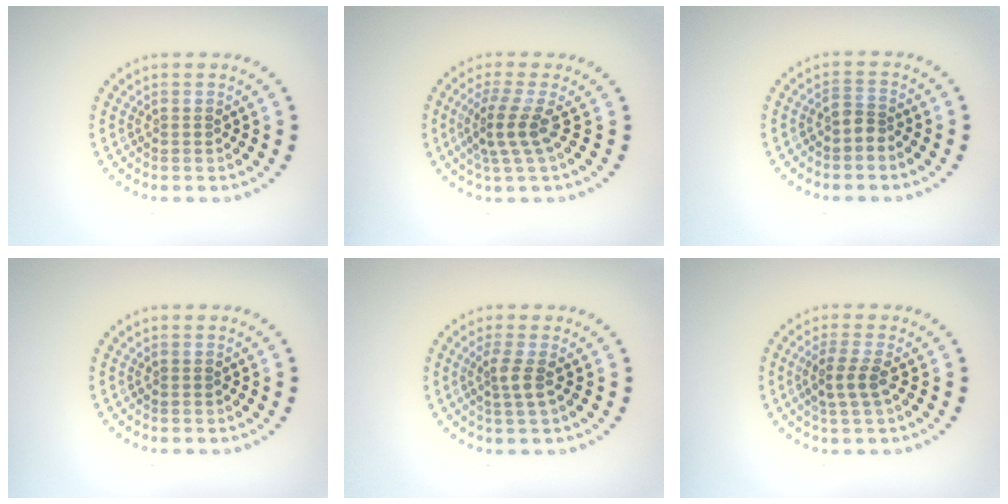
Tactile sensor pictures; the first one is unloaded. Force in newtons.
{"total": 2.9, "press": 2.0, "slide": 2.1}
{"total": 1.6, "press": 1.2, "slide": 1.1}
{"total": 0.0}
{"total": 1.9, "press": 1.5, "slide": 1.2}
{"total": 2.3, "press": 2.0, "slide": 1.1}